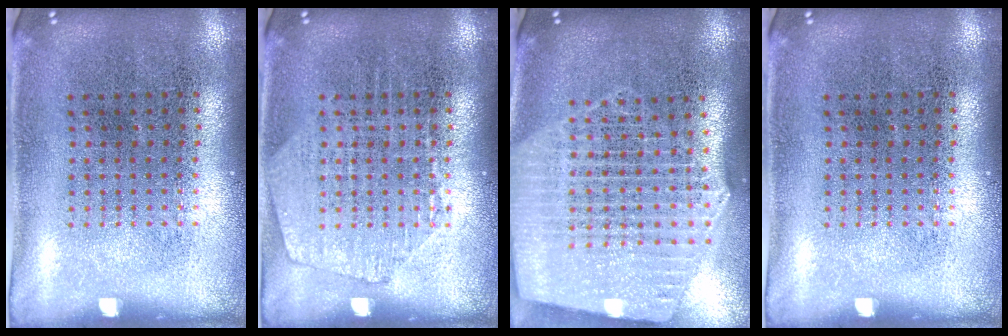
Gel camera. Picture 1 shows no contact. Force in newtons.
{"total": 1.2, "press": 1.2, "slide": 0.2}
{"total": 2.7, "press": 2.3, "slide": 1.4}
{"total": 0.0}